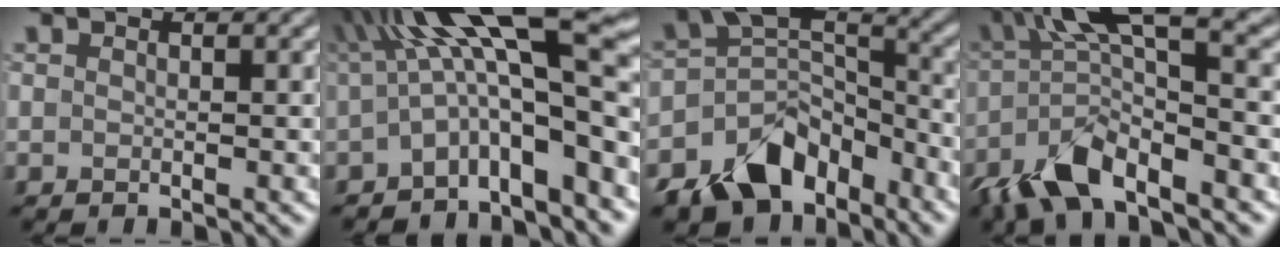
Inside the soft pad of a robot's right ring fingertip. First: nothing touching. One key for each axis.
{"total": 13.1, "fx": -0.5, "fy": 3.5, "fz": 12.6, "tx": -0.186, "ty": 0.032, "tz": -0.015}
{"total": 8.9, "fx": -5.6, "fy": 5.3, "fz": 4.4, "tx": -0.063, "ty": 0.003, "tz": -0.116}
{"total": 8.9, "fx": -3.7, "fy": 2.5, "fz": 7.6, "tx": -0.156, "ty": 0.017, "tz": -0.083}